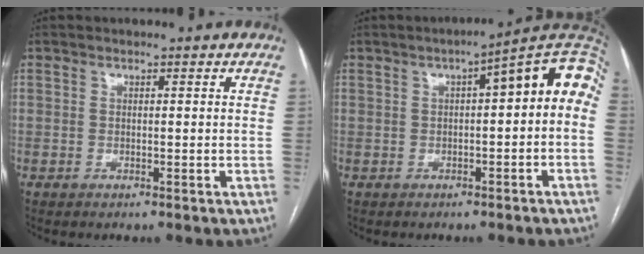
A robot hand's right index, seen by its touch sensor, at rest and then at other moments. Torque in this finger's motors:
{"motor_torque": [1.00, -0.13, 0.46, 0.07]}